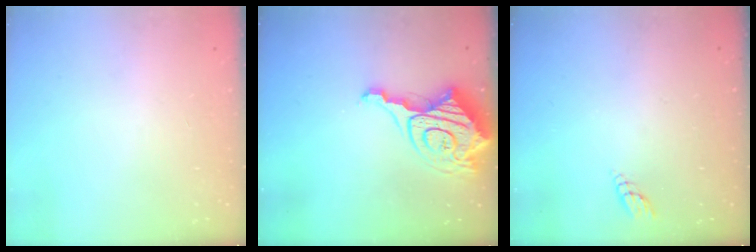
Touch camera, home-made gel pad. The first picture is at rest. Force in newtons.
{"total": 16.6, "press": 16.5, "slide": 1.9}
{"total": 2.8, "press": 2.8, "slide": 0.3}